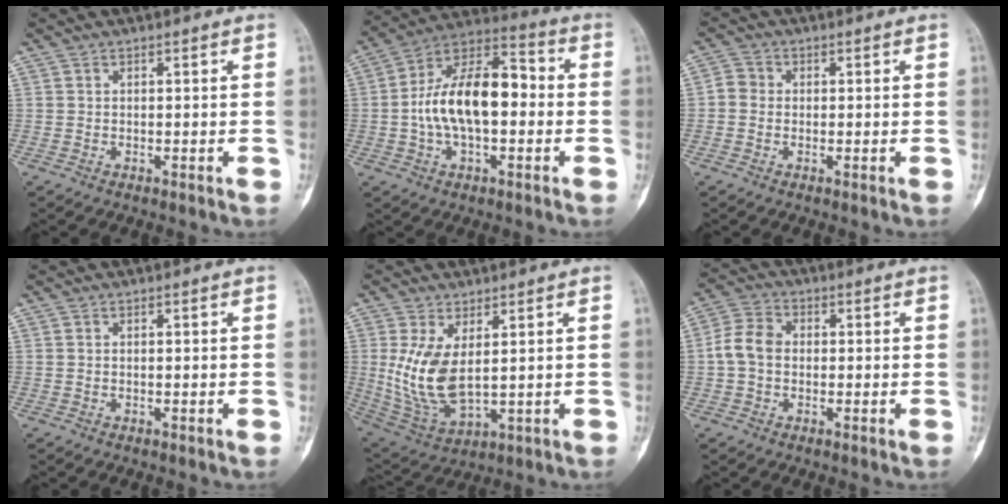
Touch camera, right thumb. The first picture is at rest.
{"total": 17.0, "force": [-0.9, 8.9, 14.5], "torque": [-0.244, 0.042, -0.026]}
{"total": 2.5, "force": [-0.3, 2.2, 1.1], "torque": [-0.013, 0.006, -0.016]}
{"total": 0.0}
{"total": 11.5, "force": [1.8, 5.7, 9.9], "torque": [-0.199, -0.019, 0.055]}
{"total": 6.1, "force": [-0.3, 4.6, 3.9], "torque": [-0.073, 0.018, -0.015]}